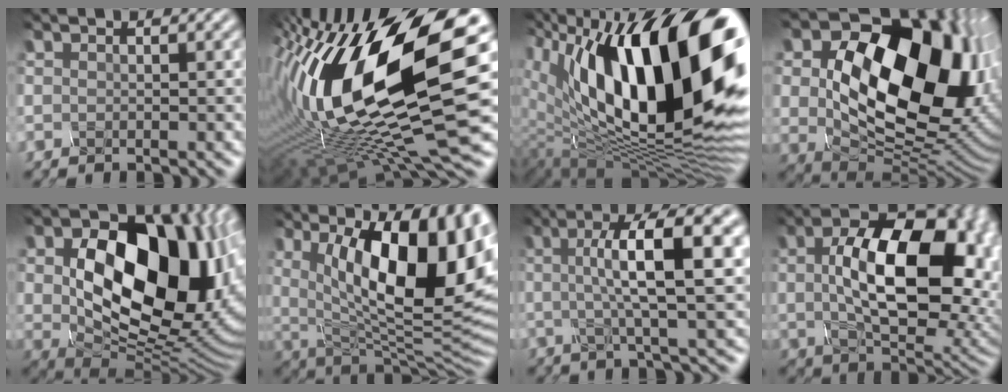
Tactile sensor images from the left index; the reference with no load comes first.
{"total": 18.6, "force": [1.1, 6.8, 17.3], "torque": [-0.322, 0.016, 0.012]}
{"total": 18.3, "force": [5.2, 8.6, 15.2], "torque": [-0.235, 0.020, 0.070]}
{"total": 19.6, "force": [4.0, 13.0, 14.1], "torque": [-0.207, -0.011, 0.092]}
{"total": 15.6, "force": [2.1, 10.3, 11.4], "torque": [-0.159, -0.010, 0.042]}
{"total": 16.5, "force": [4.5, 6.5, 14.4], "torque": [-0.182, 0.004, 0.070]}
{"total": 9.8, "force": [1.4, 2.3, 9.4], "torque": [-0.120, 0.013, 0.018]}
{"total": 14.2, "force": [1.4, 8.1, 11.6], "torque": [-0.173, -0.005, 0.036]}